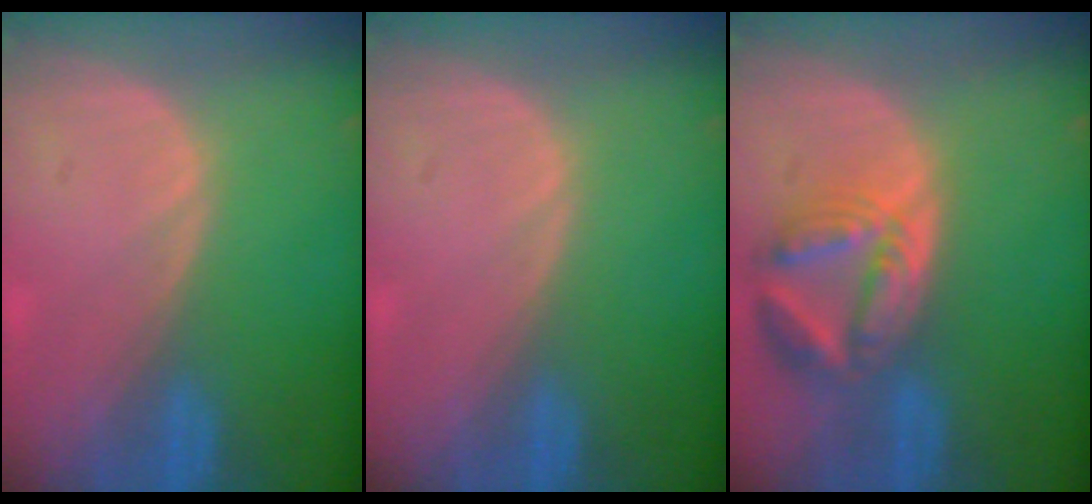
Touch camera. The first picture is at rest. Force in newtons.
{"total": 0.0}
{"total": 8.2, "press": 7.3, "slide": 3.7}